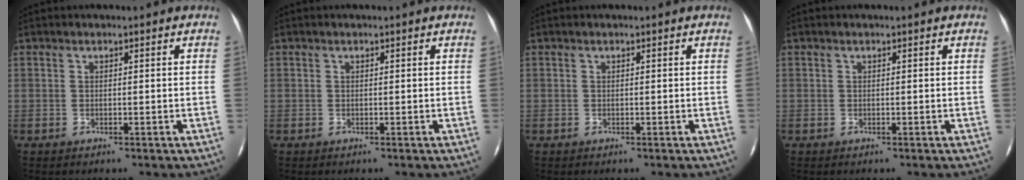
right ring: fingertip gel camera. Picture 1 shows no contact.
{"total": 0.0}
{"total": 0.0}
{"total": 0.0}